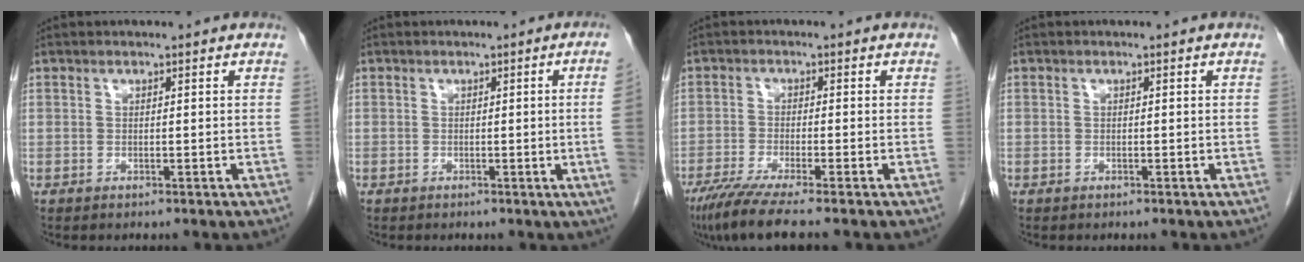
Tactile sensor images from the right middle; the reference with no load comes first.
{"total": 3.8, "force": [-0.4, -1.4, 3.5], "torque": [-0.036, -0.004, -0.004]}
{"total": 7.5, "force": [-5.9, -0.6, 4.6], "torque": [-0.074, -0.024, -0.101]}
{"total": 0.0}